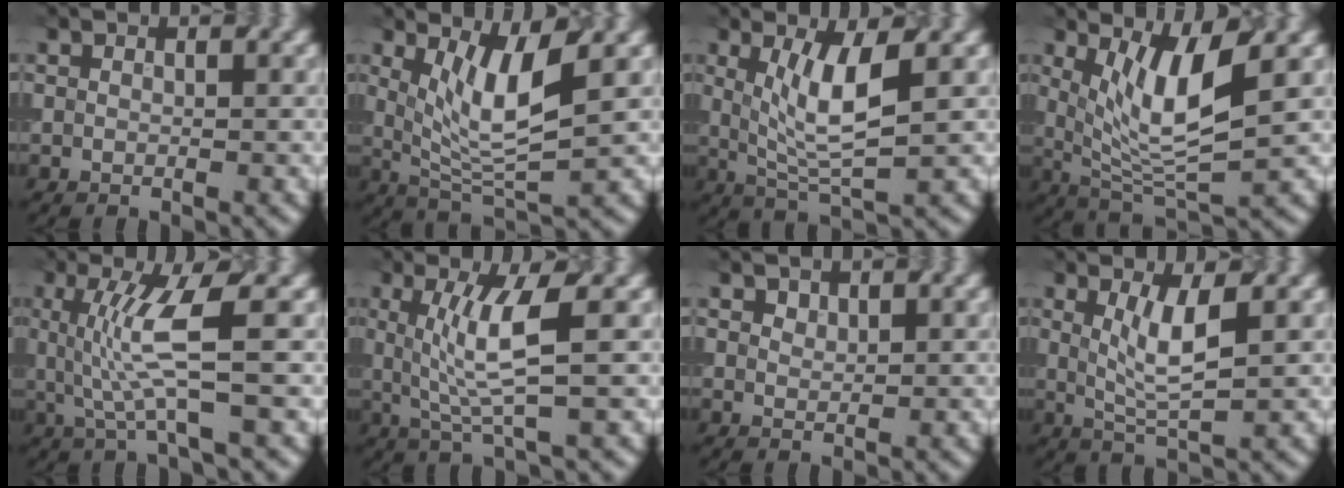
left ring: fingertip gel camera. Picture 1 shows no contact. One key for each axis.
{"total": 5.5, "fx": 1.4, "fy": 1.1, "fz": 5.2, "tx": -0.103, "ty": -0.007, "tz": 0.040}
{"total": 5.0, "fx": 0.8, "fy": 1.1, "fz": 4.8, "tx": -0.098, "ty": -0.001, "tz": 0.027}
{"total": 6.4, "fx": 1.7, "fy": 1.5, "fz": 6.0, "tx": -0.118, "ty": -0.010, "tz": 0.044}
{"total": 4.5, "fx": 0.0, "fy": 0.0, "fz": 4.5, "tx": -0.101, "ty": 0.003, "tz": 0.013}
{"total": 4.6, "fx": 0.4, "fy": 0.3, "fz": 4.6, "tx": -0.102, "ty": 0.003, "tz": 0.019}
{"total": 1.3, "fx": 1.0, "fy": 0.6, "fz": 0.4, "tx": -0.013, "ty": 0.001, "tz": 0.020}
{"total": 3.6, "fx": 0.6, "fy": 0.6, "fz": 3.5, "tx": -0.078, "ty": 0.001, "tz": 0.021}